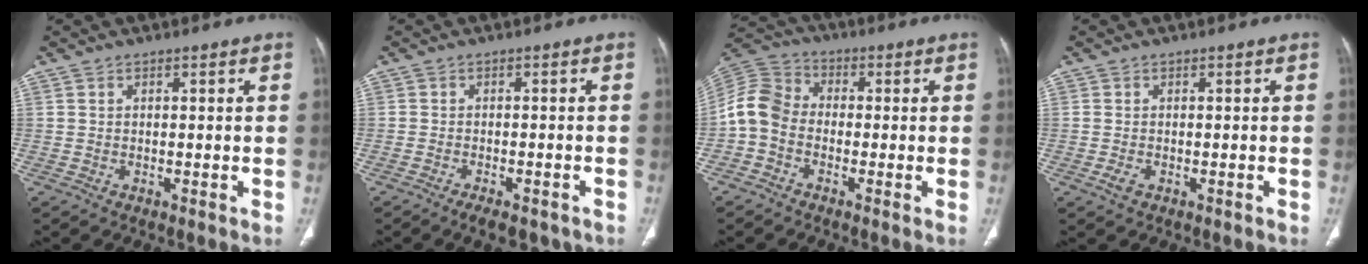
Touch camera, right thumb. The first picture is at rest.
{"total": 5.7, "force": [-4.3, 2.3, 3.0], "torque": [-0.034, 0.018, -0.056]}
{"total": 7.9, "force": [-1.8, 6.1, 4.7], "torque": [-0.084, 0.025, -0.054]}
{"total": 1.4, "force": [-0.6, 0.7, 1.0], "torque": [-0.025, 0.001, -0.011]}